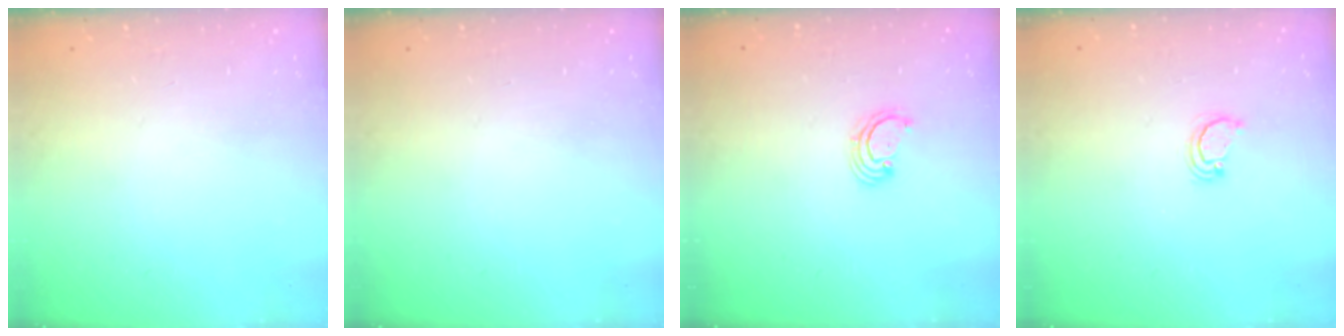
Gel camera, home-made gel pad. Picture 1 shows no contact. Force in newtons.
{"total": 0.0}
{"total": 2.3, "press": 2.3, "slide": 0.1}
{"total": 2.5, "press": 2.5, "slide": 0.3}